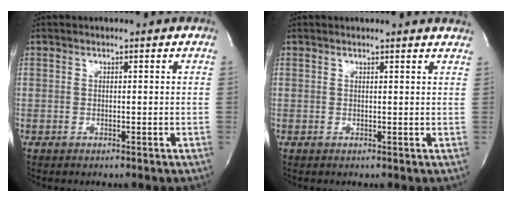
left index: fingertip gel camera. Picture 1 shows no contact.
{"total": 5.3, "force": [5.1, -0.1, 1.5], "torque": [-0.018, 0.001, 0.035]}